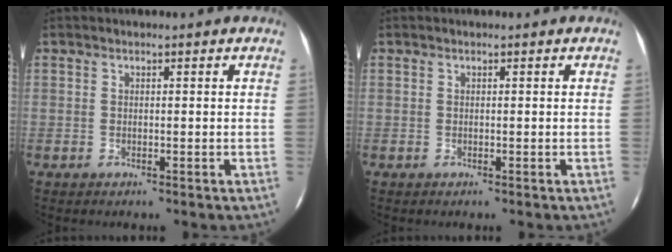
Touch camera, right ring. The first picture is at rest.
{"total": 0.0}